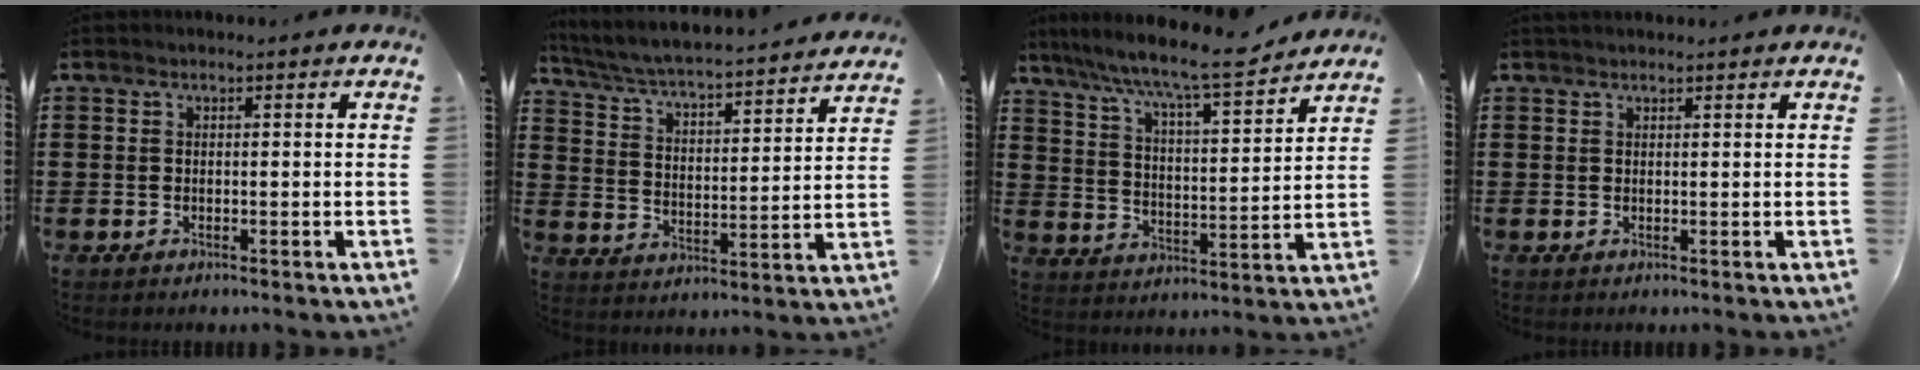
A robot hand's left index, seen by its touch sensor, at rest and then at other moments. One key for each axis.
{"total": 4.1, "fx": 3.9, "fy": -0.3, "fz": 1.4, "tx": -0.048, "ty": -0.038, "tz": 0.056}
{"total": 8.3, "fx": 7.3, "fy": 0.2, "fz": 4.0, "tx": -0.097, "ty": -0.047, "tz": 0.114}
{"total": 0.9, "fx": 0.9, "fy": 0.1, "fz": 0.1, "tx": -0.003, "ty": 0.000, "tz": 0.017}